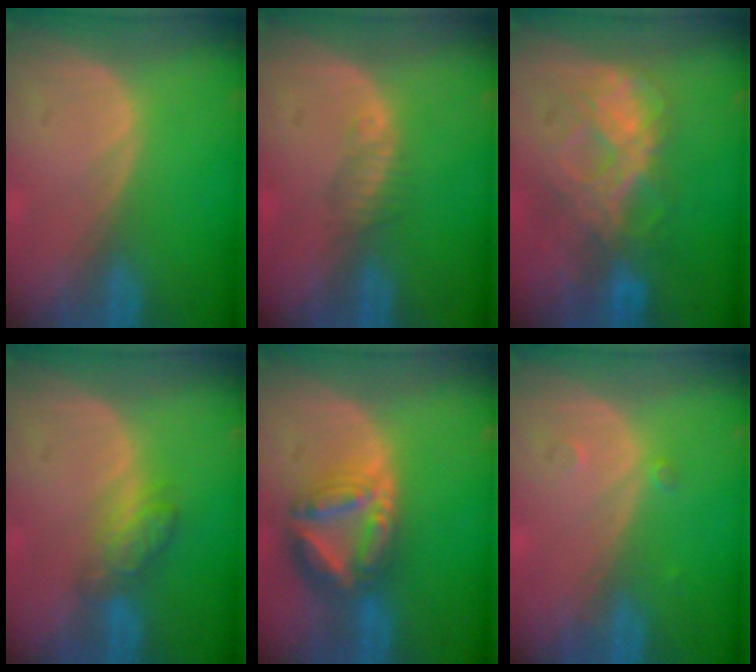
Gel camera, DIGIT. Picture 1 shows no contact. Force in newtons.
{"total": 1.8, "press": 1.6, "slide": 0.8}
{"total": 7.8, "press": 7.3, "slide": 2.8}
{"total": 4.1, "press": 4.1, "slide": 0.4}
{"total": 8.4, "press": 7.3, "slide": 4.1}
{"total": 0.8, "press": 0.8, "slide": 0.1}